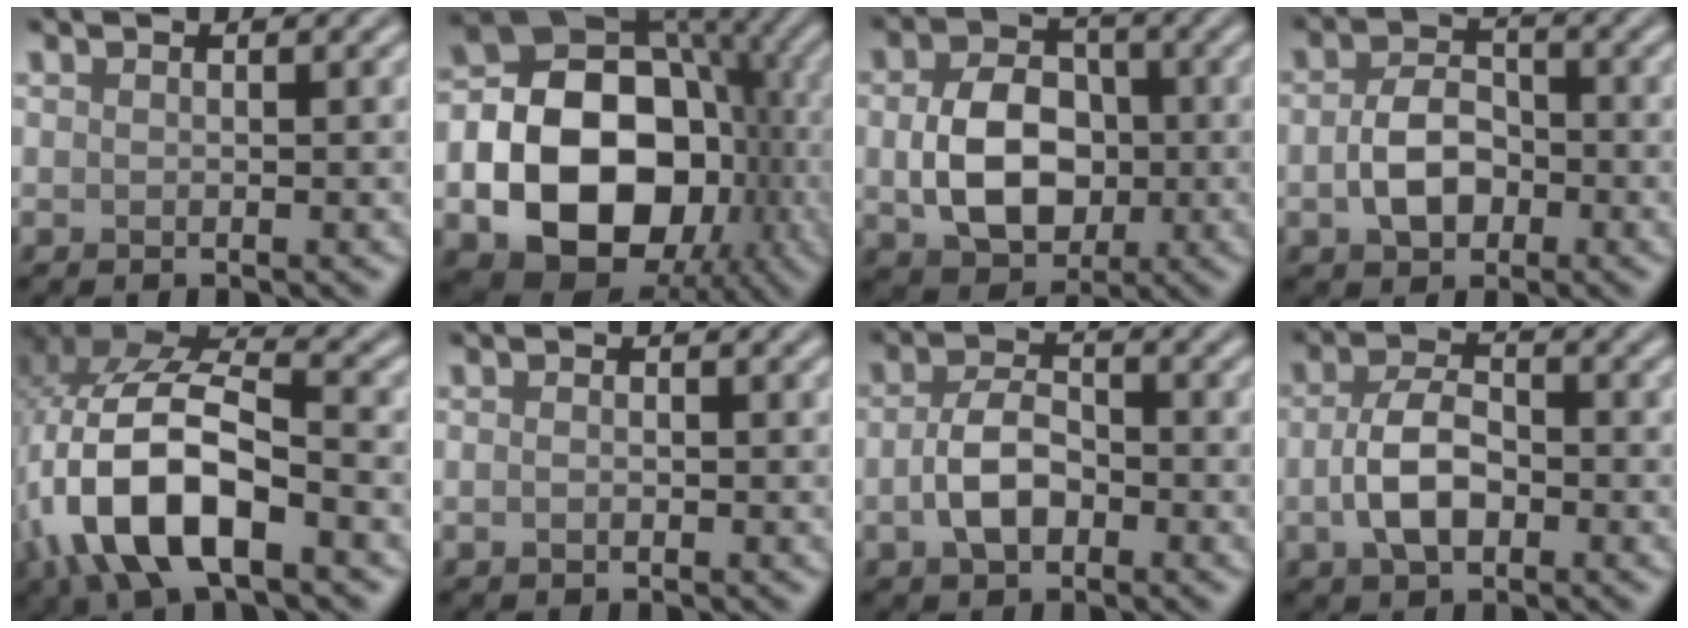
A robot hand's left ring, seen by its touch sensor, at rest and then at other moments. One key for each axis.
{"total": 17.3, "fx": -3.9, "fy": 13.2, "fz": 10.5, "tx": -0.146, "ty": -0.023, "tz": -0.076}
{"total": 7.4, "fx": -0.4, "fy": 5.4, "fz": 5.0, "tx": -0.097, "ty": -0.006, "tz": -0.005}
{"total": 4.2, "fx": -0.9, "fy": 2.9, "fz": 2.9, "tx": -0.055, "ty": 0.001, "tz": -0.021}
{"total": 12.3, "fx": -4.3, "fy": 5.7, "fz": 10.0, "tx": -0.214, "ty": 0.000, "tz": -0.082}
{"total": 0.8, "fx": -0.2, "fy": 0.5, "fz": 0.6, "tx": -0.012, "ty": -0.002, "tz": -0.005}
{"total": 4.1, "fx": -1.0, "fy": 2.5, "fz": 3.1, "tx": -0.063, "ty": 0.002, "tz": -0.024}
{"total": 4.7, "fx": -1.0, "fy": 2.7, "fz": 3.7, "tx": -0.077, "ty": 0.000, "tz": -0.022}